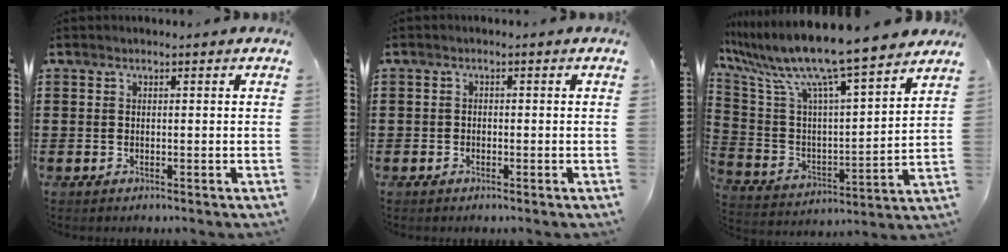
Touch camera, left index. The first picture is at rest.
{"total": 0.9, "force": [-0.7, 0.6, 0.1], "torque": [-0.005, 0.001, -0.015]}
{"total": 11.3, "force": [9.6, 0.1, 6.1], "torque": [-0.157, -0.071, 0.159]}